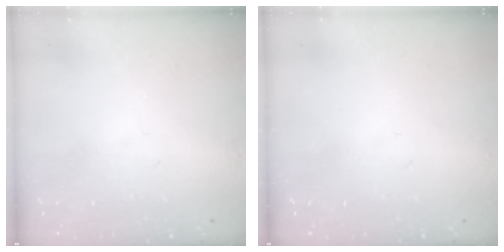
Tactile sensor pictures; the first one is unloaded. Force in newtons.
{"total": 0.0}